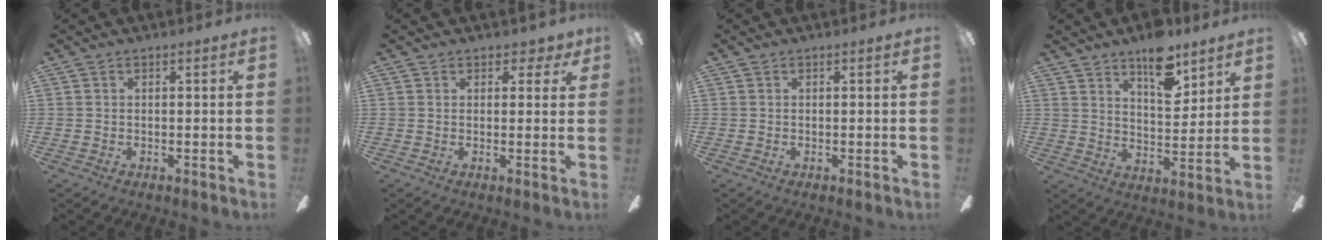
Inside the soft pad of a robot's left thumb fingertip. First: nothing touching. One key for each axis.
{"total": 2.7, "fx": 1.8, "fy": 1.7, "fz": 1.2, "tx": -0.002, "ty": -0.004, "tz": 0.028}
{"total": 0.0}
{"total": 11.7, "fx": 8.2, "fy": 4.9, "fz": 6.8, "tx": -0.097, "ty": -0.039, "tz": 0.141}